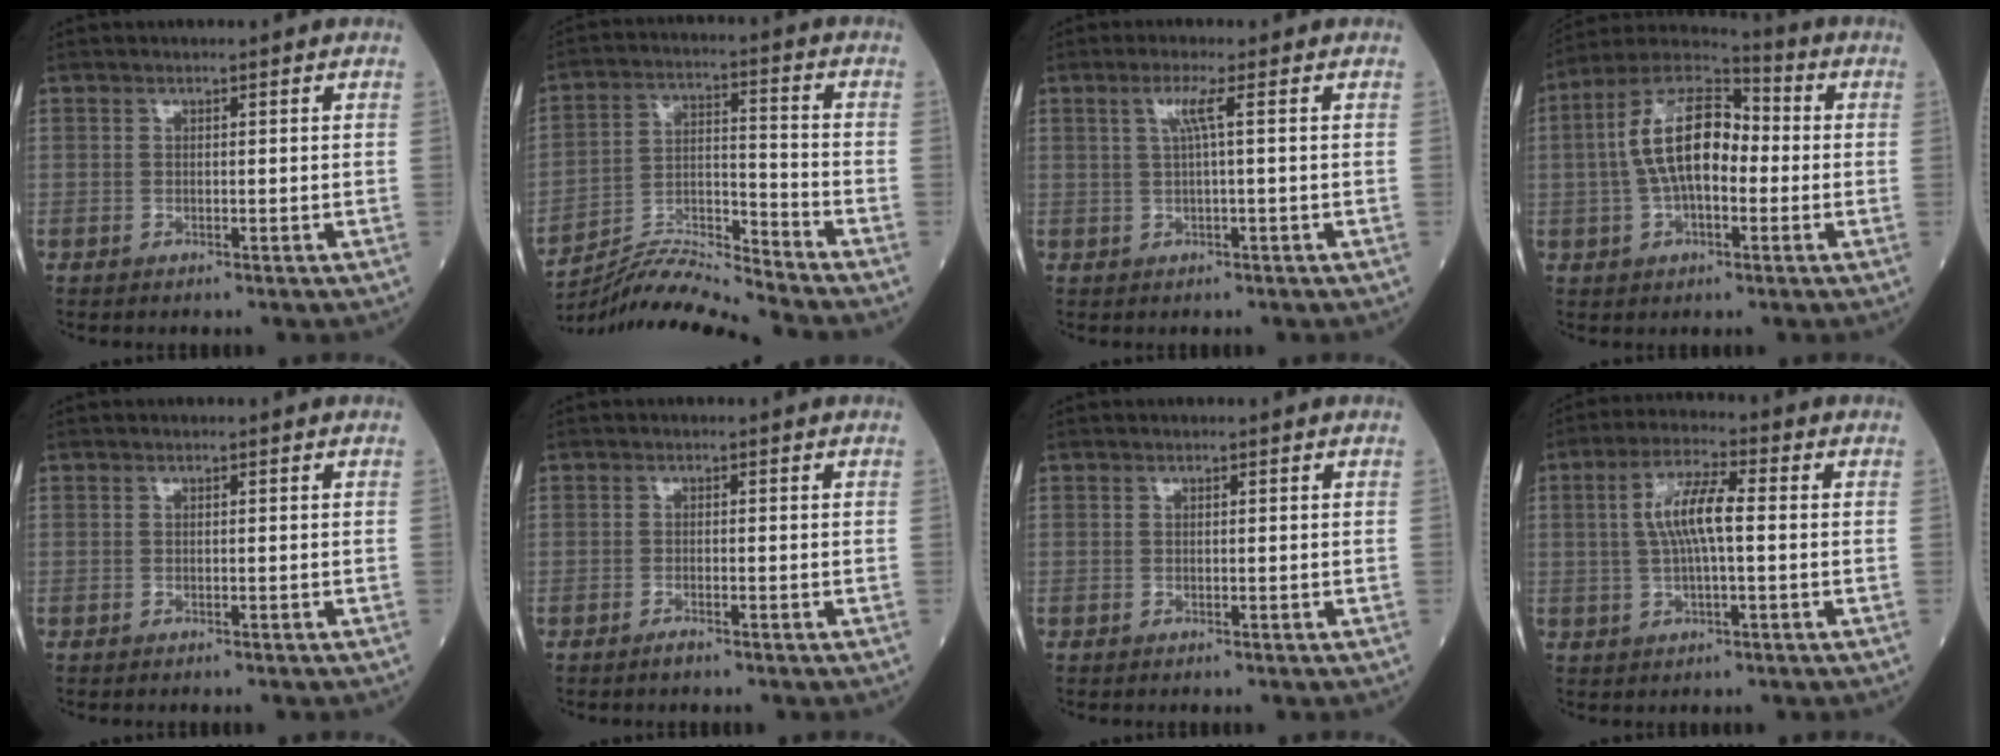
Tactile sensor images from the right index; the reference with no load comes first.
{"total": 9.9, "force": [-9.5, -2.6, 0.7], "torque": [-0.027, 0.015, -0.174]}
{"total": 2.7, "force": [0.7, -0.6, 2.6], "torque": [-0.055, 0.006, 0.014]}
{"total": 12.7, "force": [0.0, 5.7, 11.4], "torque": [-0.228, 0.035, -0.005]}
{"total": 0.0}
{"total": 1.0, "force": [-0.8, 0.1, 0.6], "torque": [-0.015, 0.000, -0.015]}
{"total": 0.0}
{"total": 7.3, "force": [0.6, 1.5, 7.2], "torque": [-0.145, 0.015, 0.008]}